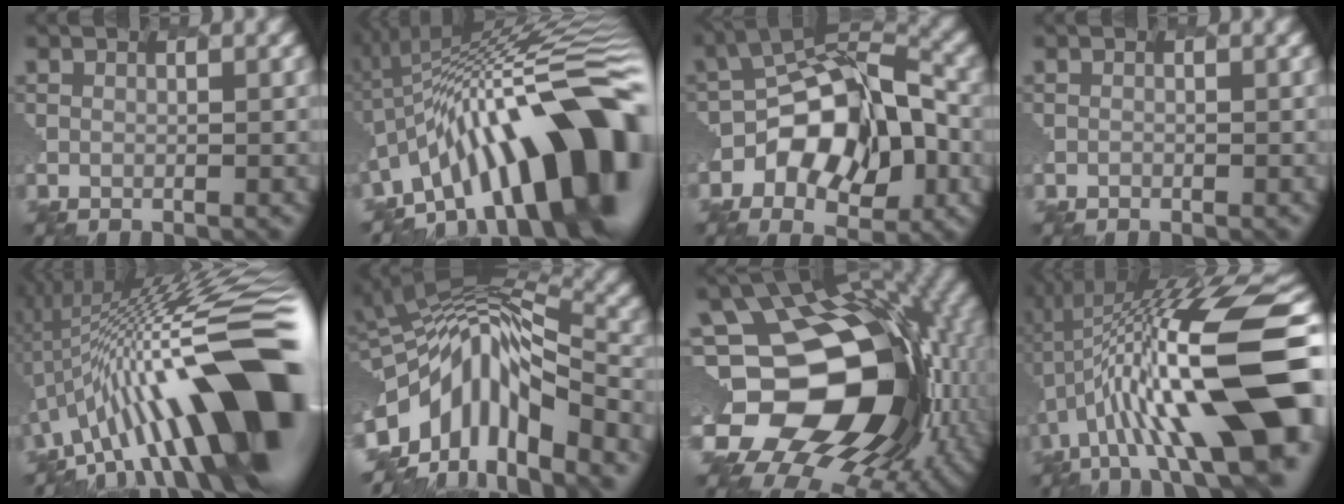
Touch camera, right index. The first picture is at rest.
{"total": 14.4, "force": [-5.1, 4.4, 12.8], "torque": [-0.165, 0.049, -0.091]}
{"total": 10.0, "force": [-3.7, 5.9, 7.2], "torque": [-0.134, 0.009, -0.066]}
{"total": 0.9, "force": [-0.7, -0.2, -0.5], "torque": [-0.003, 0.001, -0.011]}
{"total": 15.1, "force": [-2.6, 4.0, 14.3], "torque": [-0.210, 0.046, -0.054]}
{"total": 9.7, "force": [-5.8, 3.5, 6.9], "torque": [-0.142, 0.010, -0.092]}
{"total": 16.9, "force": [-1.4, 12.4, 11.3], "torque": [-0.220, -0.012, 0.001]}
{"total": 15.3, "force": [-1.1, 4.1, 14.7], "torque": [-0.280, 0.030, -0.012]}